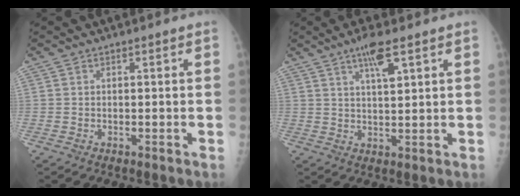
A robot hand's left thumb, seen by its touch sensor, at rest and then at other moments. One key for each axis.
{"total": 5.6, "fx": 3.2, "fy": 1.0, "fz": 4.5, "tx": -0.078, "ty": -0.012, "tz": 0.057}